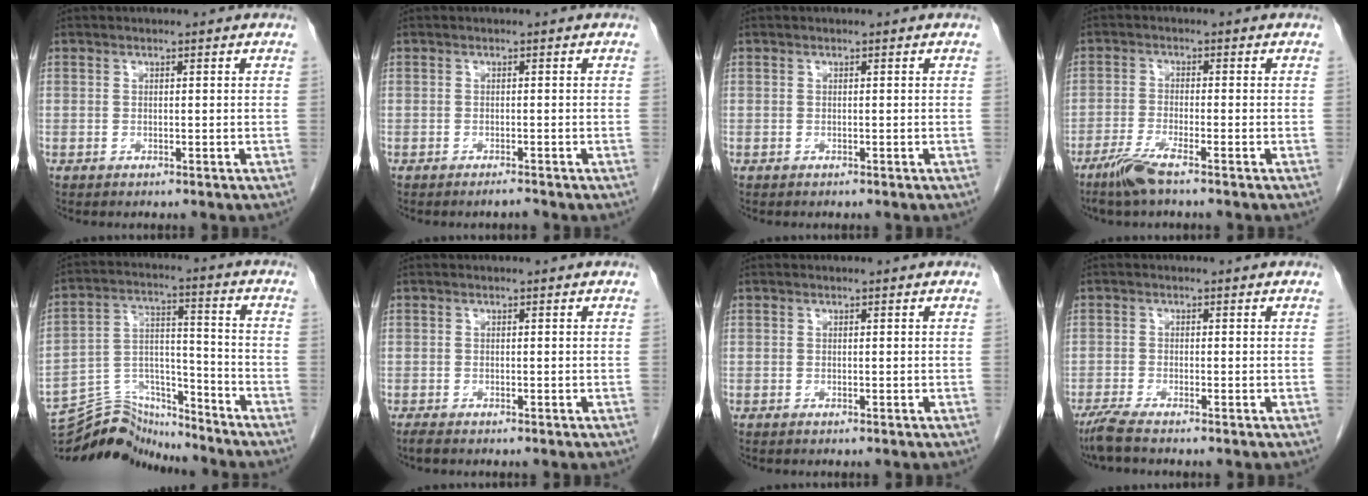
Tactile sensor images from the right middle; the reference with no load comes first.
{"total": 0.8, "force": [-0.7, -0.1, 0.3], "torque": [-0.008, -0.002, -0.010]}
{"total": 0.0}
{"total": 4.4, "force": [-3.2, 0.0, 3.0], "torque": [-0.069, -0.011, -0.068]}
{"total": 12.0, "force": [-11.9, 1.4, 0.5], "torque": [-0.016, 0.037, -0.213]}
{"total": 1.0, "force": [-0.9, 0.2, 0.5], "torque": [-0.020, -0.006, -0.016]}
{"total": 0.0}
{"total": 3.0, "force": [-2.5, -0.2, 1.7], "torque": [-0.042, -0.008, -0.052]}